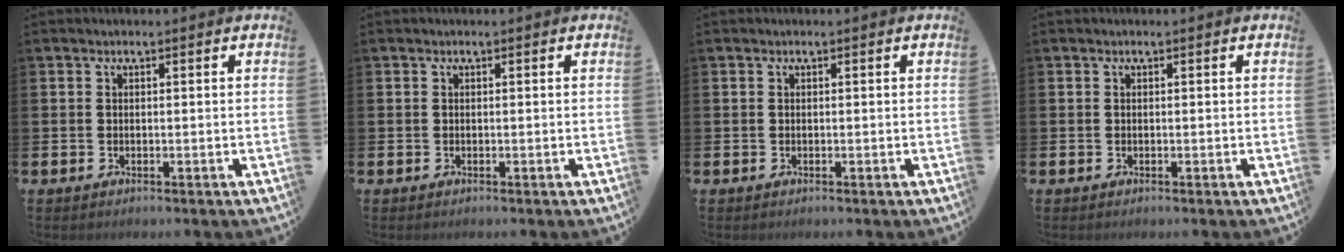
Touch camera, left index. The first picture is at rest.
{"total": 0.0}
{"total": 0.0}
{"total": 0.0}